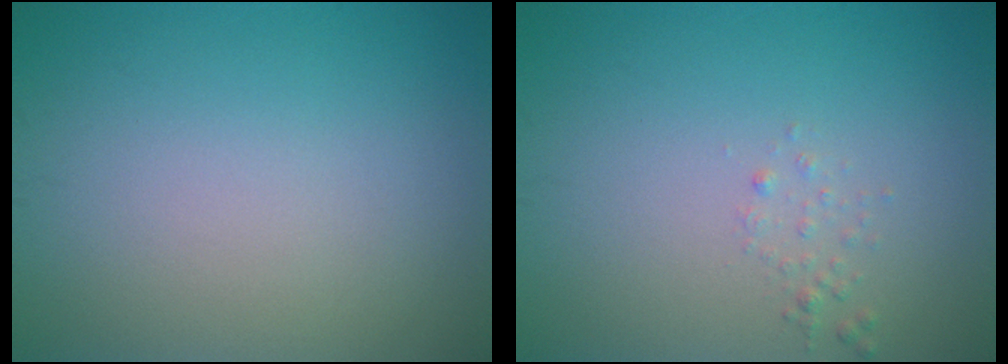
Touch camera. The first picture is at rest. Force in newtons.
{"total": 0.8, "press": 0.8, "slide": 0.1}